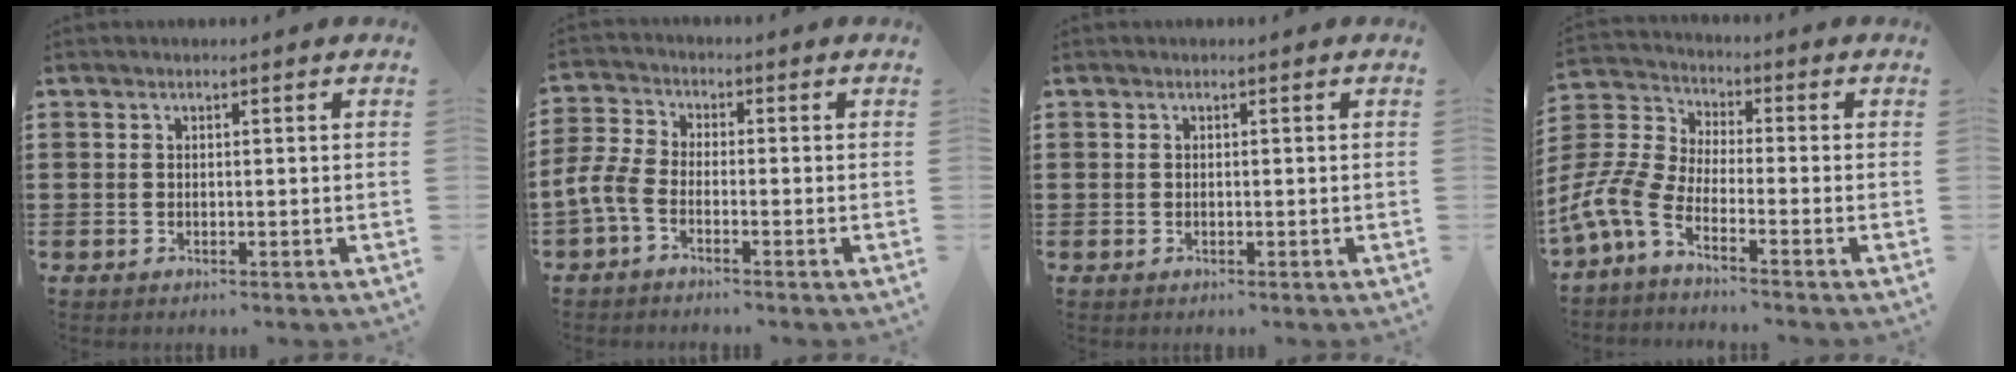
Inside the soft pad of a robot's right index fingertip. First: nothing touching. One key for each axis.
{"total": 4.2, "fx": -2.8, "fy": 1.5, "fz": 2.7, "tx": -0.083, "ty": -0.009, "tz": -0.062}
{"total": 0.0}
{"total": 6.3, "fx": -4.5, "fy": 2.1, "fz": 3.8, "tx": -0.136, "ty": -0.028, "tz": -0.102}